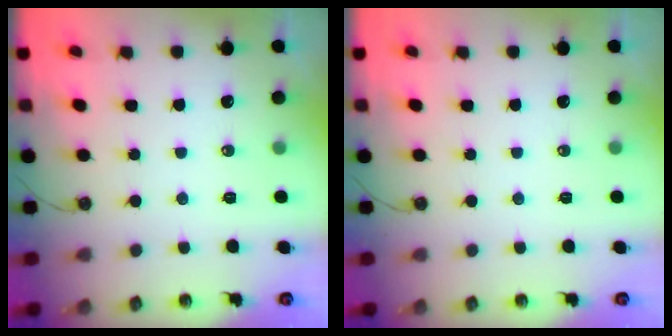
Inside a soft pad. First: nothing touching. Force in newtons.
{"total": 0.0}